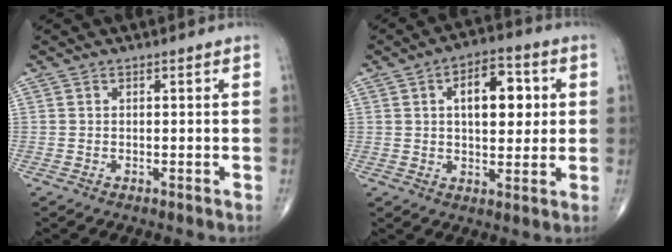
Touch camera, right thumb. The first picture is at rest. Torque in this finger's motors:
{"motor_torque": [0.46, 2.18, 0.78, 0.14, 0.04]}